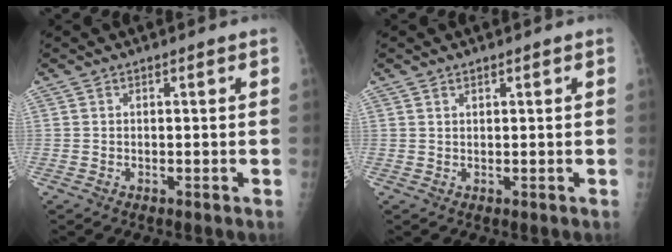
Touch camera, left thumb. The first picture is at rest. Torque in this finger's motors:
{"motor_torque": [-0.06, -0.08, 0.10, 0.10, -0.04]}